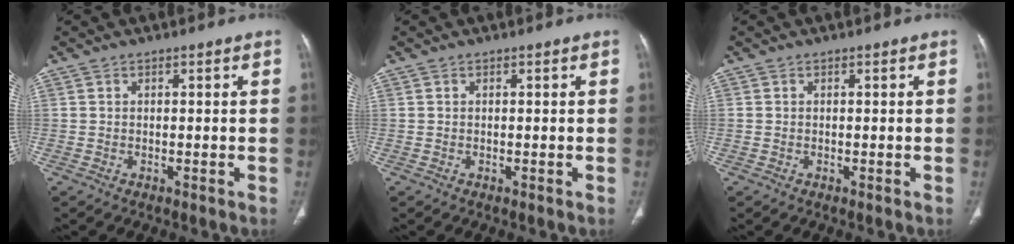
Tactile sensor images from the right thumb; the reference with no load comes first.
{"total": 0.0}
{"total": 0.0}